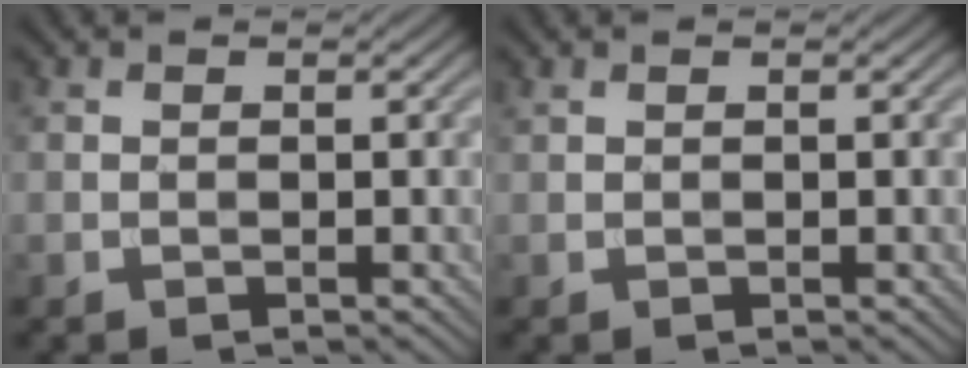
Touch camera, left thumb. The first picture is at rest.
{"total": 0.0}